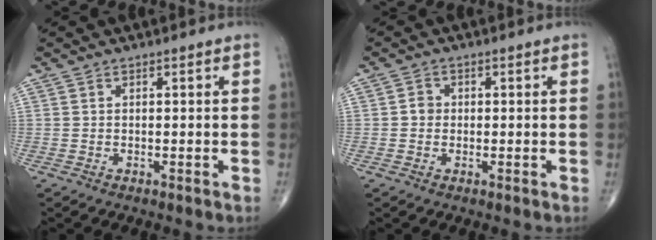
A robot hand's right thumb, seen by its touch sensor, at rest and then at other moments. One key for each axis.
{"total": 1.9, "fx": -0.1, "fy": 1.7, "fz": 0.8, "tx": -0.002, "ty": 0.006, "tz": -0.005}